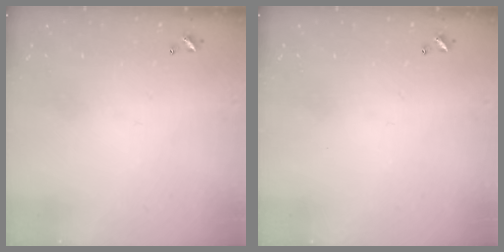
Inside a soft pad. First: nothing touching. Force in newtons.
{"total": 0.0}